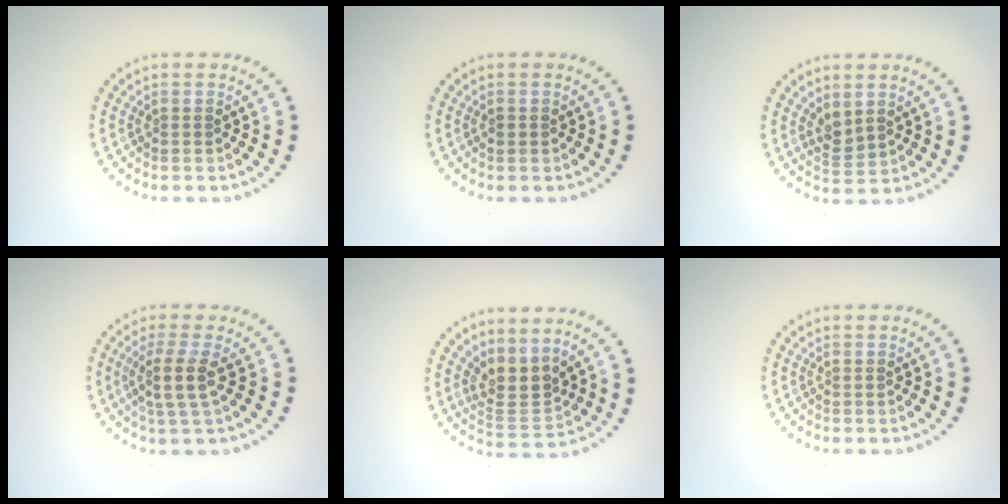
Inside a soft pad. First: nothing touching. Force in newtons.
{"total": 0.7, "press": 0.7, "slide": 0.0}
{"total": 1.7, "press": 1.5, "slide": 0.8}
{"total": 2.8, "press": 2.2, "slide": 1.7}
{"total": 3.1, "press": 2.2, "slide": 2.1}
{"total": 0.0}